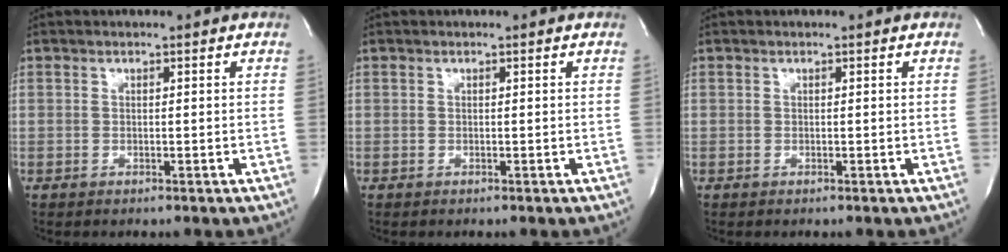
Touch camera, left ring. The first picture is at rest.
{"total": 0.0}
{"total": 0.0}